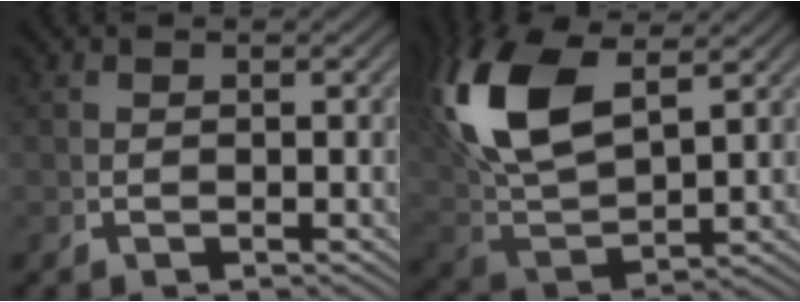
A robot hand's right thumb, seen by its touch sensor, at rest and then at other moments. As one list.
[{"total": 10.4, "force": [2.9, 5.8, 8.1], "torque": [-0.206, -0.013, 0.066]}]